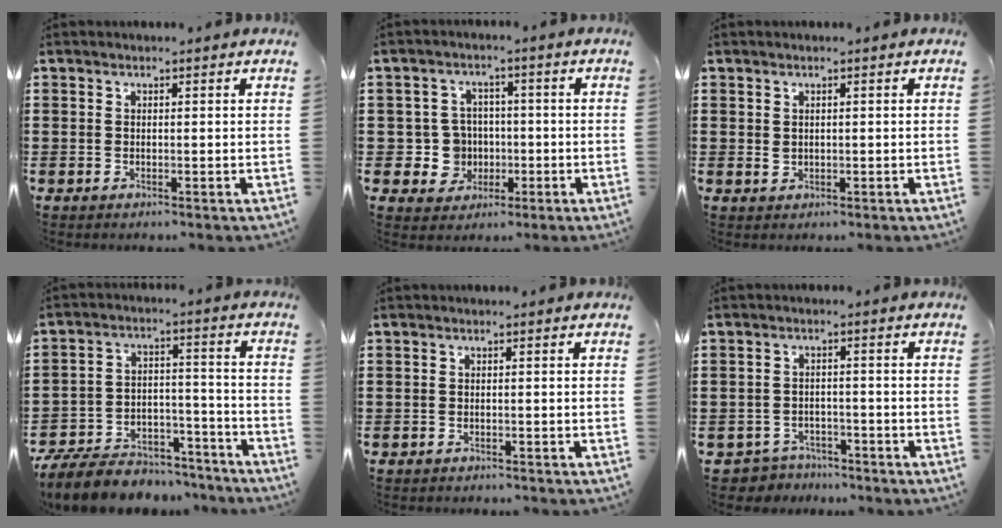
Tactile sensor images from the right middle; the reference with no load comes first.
{"total": 6.3, "force": [-0.9, 6.0, 1.8], "torque": [-0.050, 0.010, -0.016]}
{"total": 1.2, "force": [0.3, 1.1, 0.6], "torque": [-0.014, 0.007, 0.006]}
{"total": 9.2, "force": [-8.5, 2.5, 2.3], "torque": [-0.046, 0.027, -0.167]}
{"total": 0.8, "force": [-0.8, 0.1, 0.0], "torque": [-0.002, 0.002, -0.018]}
{"total": 3.2, "force": [-3.1, 0.9, -0.3], "torque": [-0.013, -0.002, -0.070]}